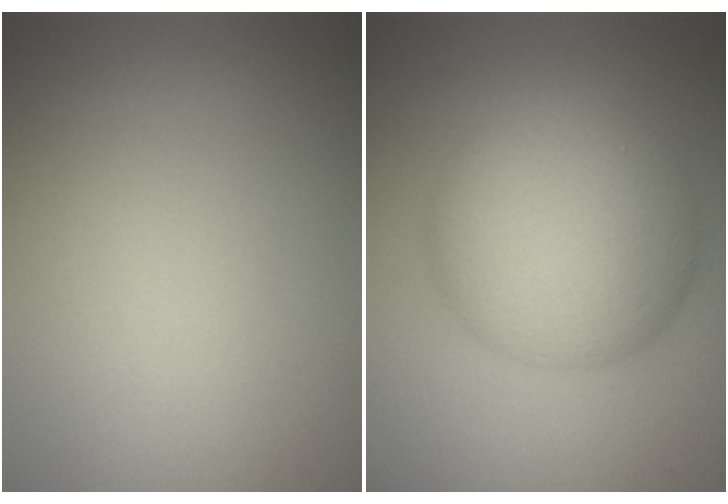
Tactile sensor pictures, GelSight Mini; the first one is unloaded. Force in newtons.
{"total": 9.8, "press": 9.8, "slide": 0.1}